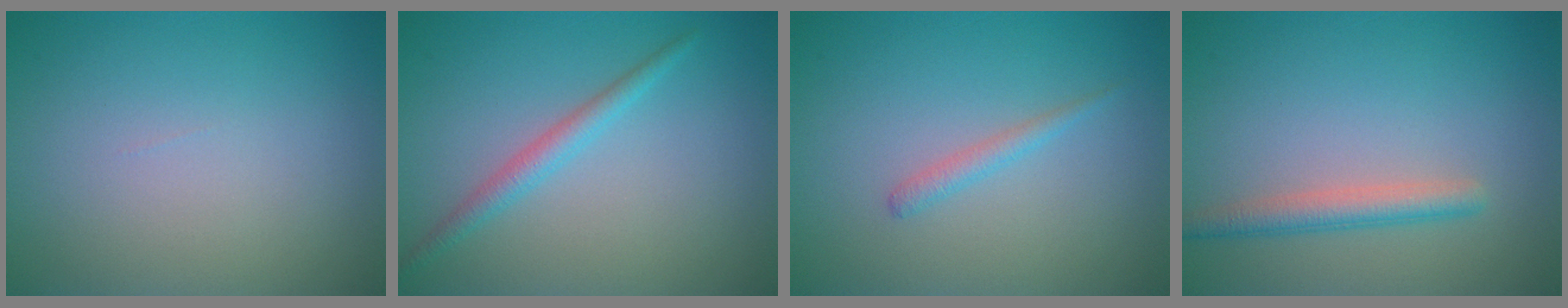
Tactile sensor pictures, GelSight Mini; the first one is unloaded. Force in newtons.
{"total": 2.0, "press": 2.0, "slide": 0.0}
{"total": 1.2, "press": 1.1, "slide": 0.1}
{"total": 2.6, "press": 2.6, "slide": 0.1}